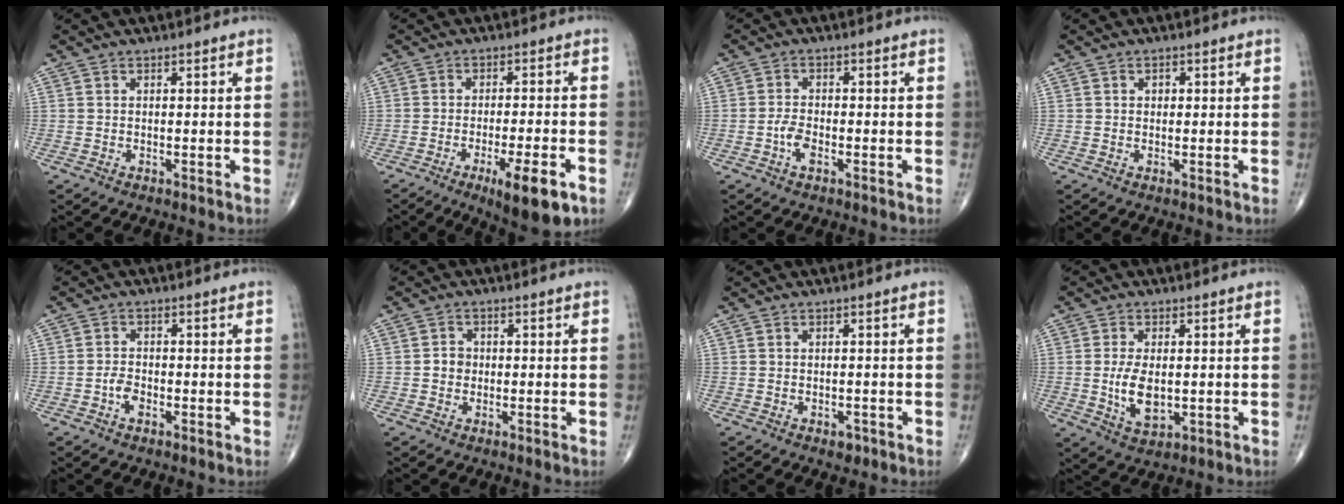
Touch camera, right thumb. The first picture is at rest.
{"total": 10.5, "force": [-5.1, 2.2, 8.9], "torque": [-0.133, 0.004, -0.070]}
{"total": 3.2, "force": [-1.4, 1.5, 2.5], "torque": [-0.051, 0.010, -0.029]}
{"total": 1.1, "force": [0.2, 0.9, 0.6], "torque": [-0.002, 0.002, 0.001]}
{"total": 2.6, "force": [-1.2, 1.4, 1.9], "torque": [-0.033, 0.009, -0.026]}
{"total": 2.4, "force": [-0.2, 2.2, 1.0], "torque": [-0.005, 0.006, -0.007]}
{"total": 1.6, "force": [-0.8, 1.0, 0.9], "torque": [-0.004, 0.002, -0.009]}
{"total": 7.1, "force": [-0.4, 3.8, 6.0], "torque": [-0.108, -0.012, 0.000]}